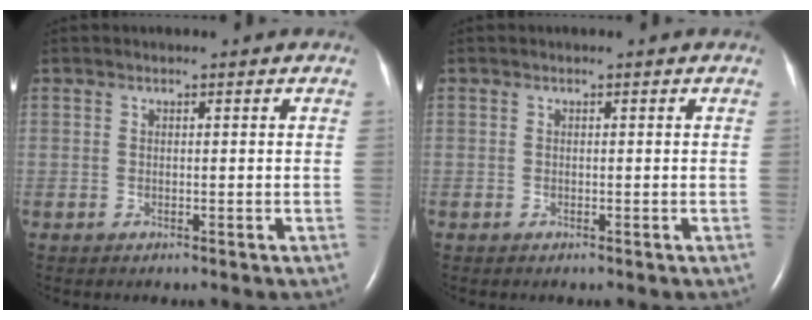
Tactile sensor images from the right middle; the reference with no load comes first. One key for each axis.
{"total": 0.0}